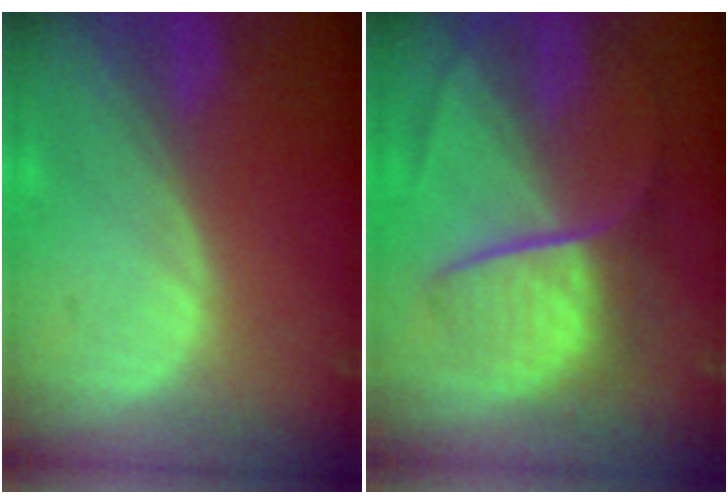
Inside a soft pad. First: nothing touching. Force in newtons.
{"total": 9.3, "press": 7.8, "slide": 5.2}